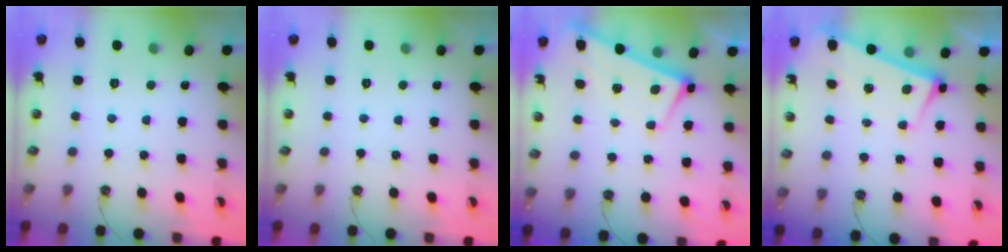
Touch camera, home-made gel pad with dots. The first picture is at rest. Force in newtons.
{"total": 0.0}
{"total": 2.8, "press": 2.8, "slide": 0.5}
{"total": 2.9, "press": 2.8, "slide": 0.6}